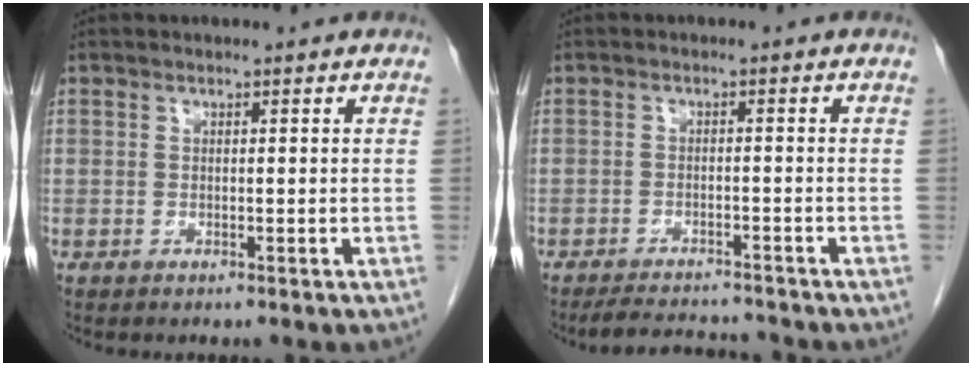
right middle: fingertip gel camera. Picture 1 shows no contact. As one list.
[{"total": 6.3, "force": [-6.1, 0.8, 1.4], "torque": [-0.023, -0.003, -0.094]}]